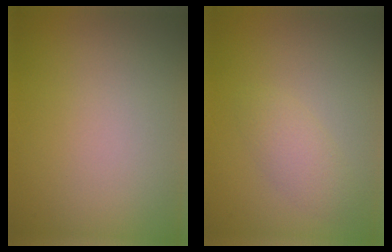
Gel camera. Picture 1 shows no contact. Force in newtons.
{"total": 1.9, "press": 1.9, "slide": 0.0}